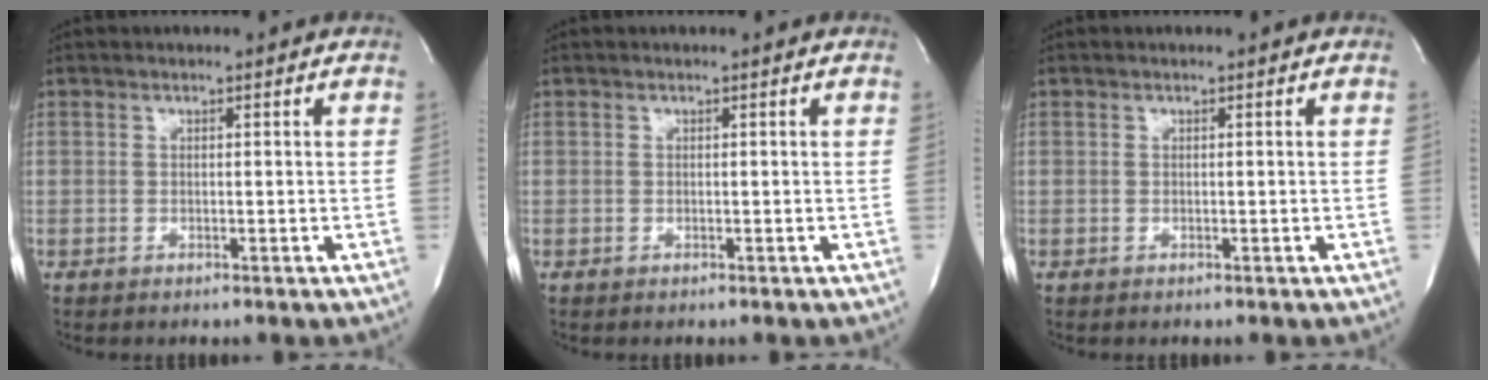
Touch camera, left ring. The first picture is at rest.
{"total": 0.0}
{"total": 0.0}